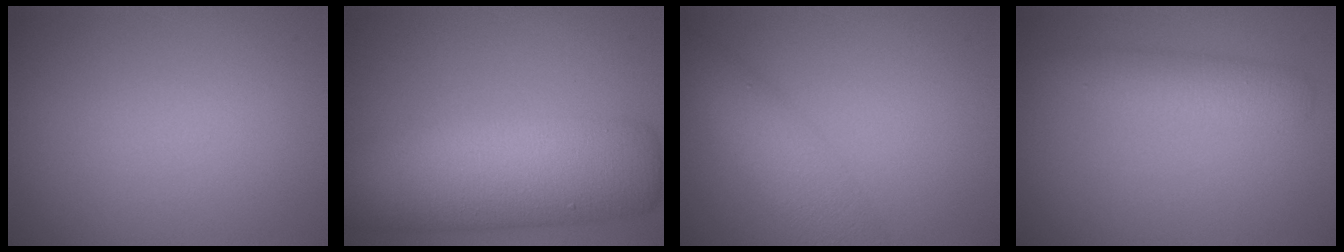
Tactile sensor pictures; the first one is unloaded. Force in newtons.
{"total": 11.1, "press": 11.1, "slide": 0.7}
{"total": 4.1, "press": 4.1, "slide": 0.0}
{"total": 2.4, "press": 2.4, "slide": 0.1}